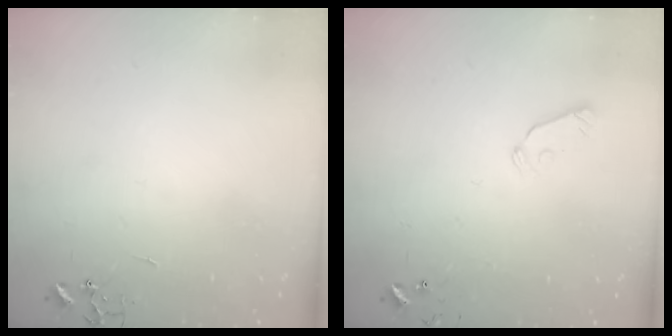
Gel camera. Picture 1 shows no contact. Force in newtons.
{"total": 5.9, "press": 5.9, "slide": 0.5}